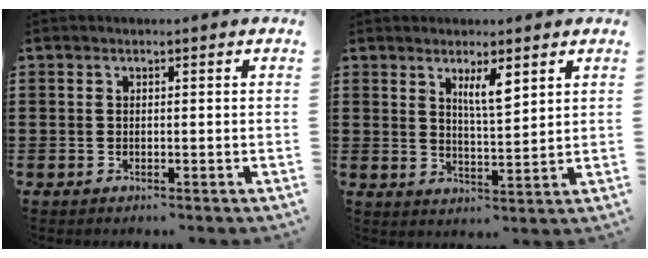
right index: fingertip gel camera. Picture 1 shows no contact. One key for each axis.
{"total": 4.3, "fx": 2.6, "fy": 0.8, "fz": 3.3, "tx": -0.062, "ty": 0.001, "tz": 0.042}